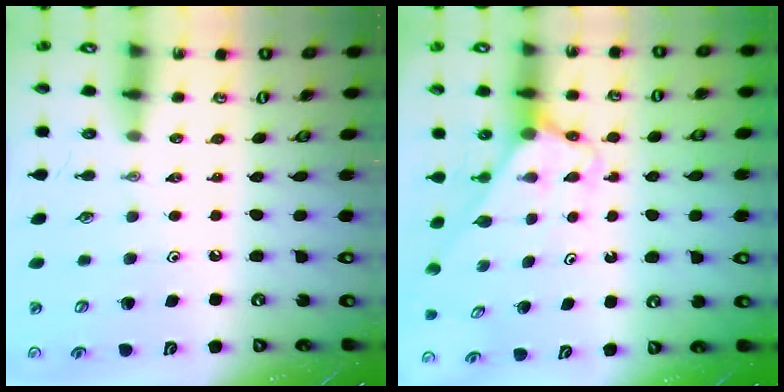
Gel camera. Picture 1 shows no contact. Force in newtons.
{"total": 3.0, "press": 3.0, "slide": 0.2}